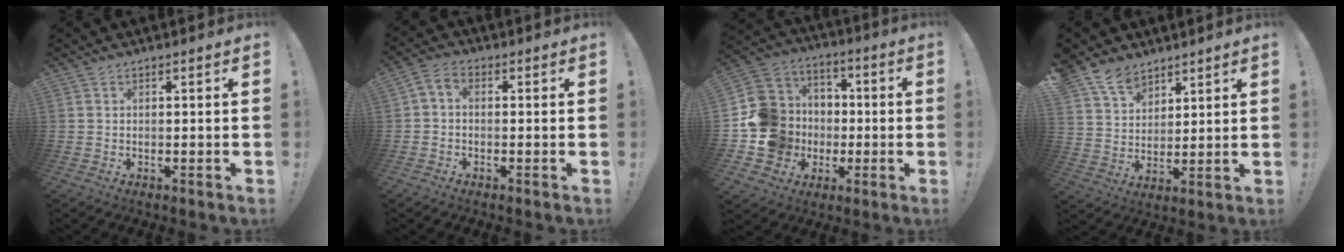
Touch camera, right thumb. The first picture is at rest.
{"total": 2.6, "force": [-0.9, 1.7, 1.8], "torque": [-0.034, 0.008, -0.015]}
{"total": 18.1, "force": [-3.1, 16.8, 6.0], "torque": [-0.104, 0.023, -0.021]}
{"total": 10.6, "force": [8.2, 6.2, 2.6], "torque": [-0.060, -0.054, 0.164]}